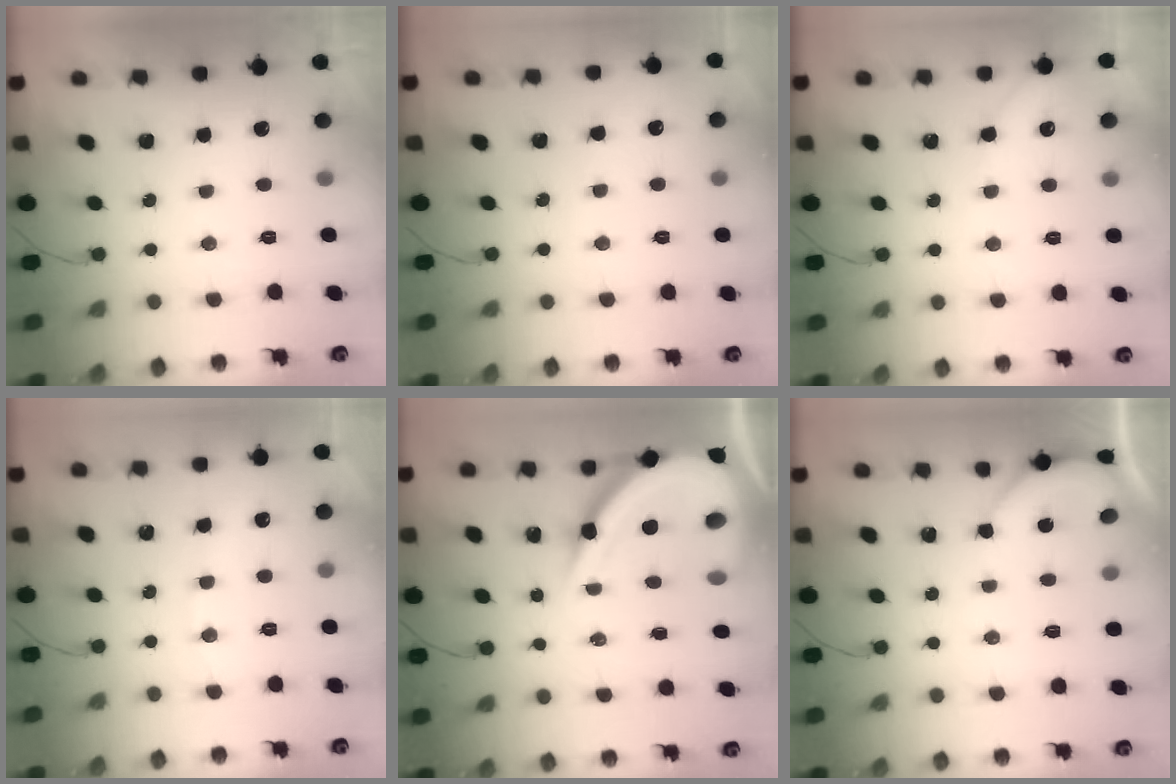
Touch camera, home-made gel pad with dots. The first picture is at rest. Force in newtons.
{"total": 2.7, "press": 2.7, "slide": 0.3}
{"total": 2.4, "press": 2.3, "slide": 0.4}
{"total": 4.4, "press": 4.4, "slide": 0.4}
{"total": 20.4, "press": 20.3, "slide": 2.2}
{"total": 2.0, "press": 2.0, "slide": 0.2}